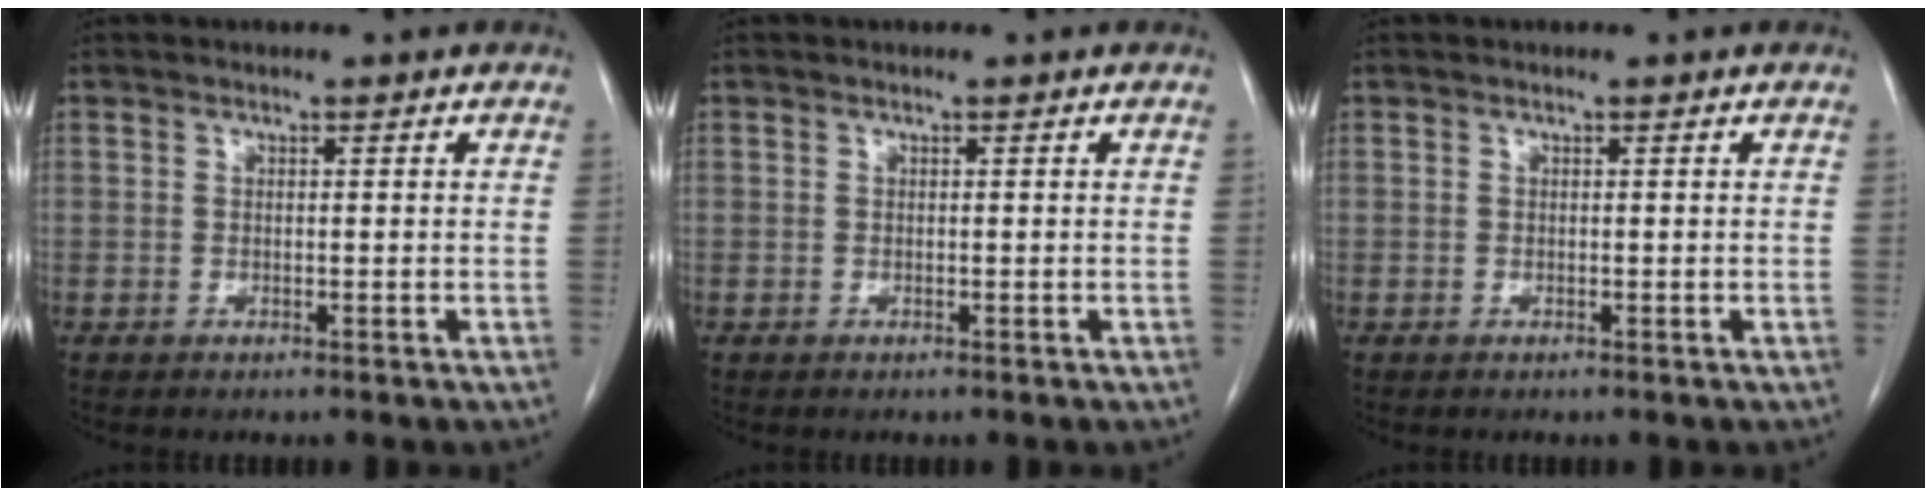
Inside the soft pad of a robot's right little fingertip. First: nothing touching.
{"total": 0.0}
{"total": 0.0}